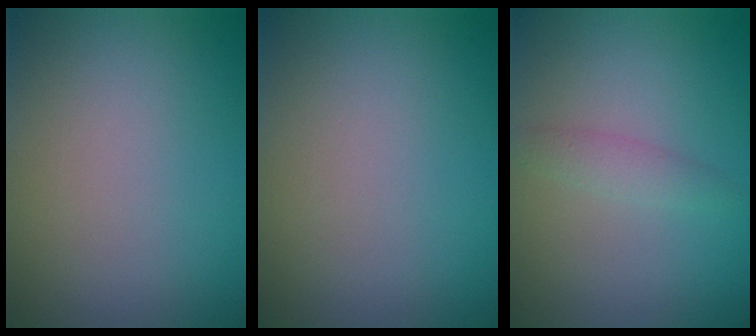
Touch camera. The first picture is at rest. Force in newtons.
{"total": 0.0}
{"total": 1.5, "press": 1.5, "slide": 0.0}